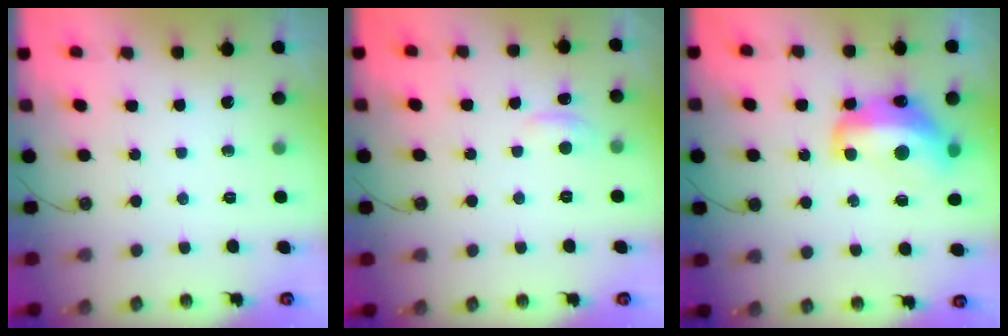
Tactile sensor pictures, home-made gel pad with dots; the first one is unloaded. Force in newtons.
{"total": 1.0, "press": 0.7, "slide": 0.8}
{"total": 8.9, "press": 8.9, "slide": 1.1}